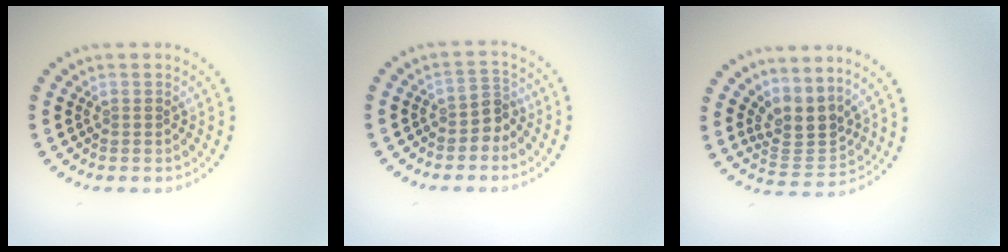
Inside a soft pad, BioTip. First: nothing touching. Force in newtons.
{"total": 1.9, "press": 1.5, "slide": 1.2}
{"total": 3.3, "press": 2.4, "slide": 2.3}